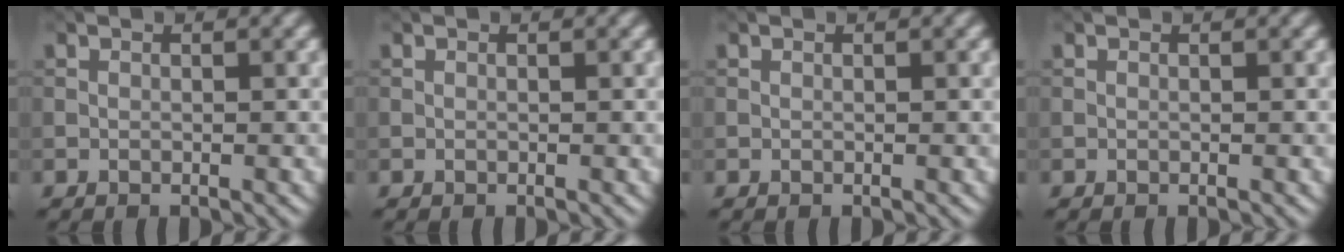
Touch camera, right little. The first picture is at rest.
{"total": 0.0}
{"total": 0.0}
{"total": 0.0}